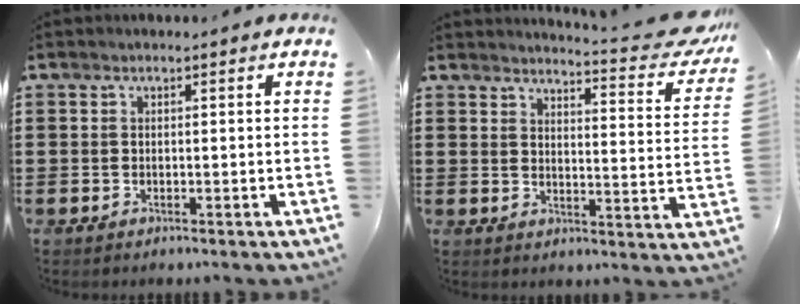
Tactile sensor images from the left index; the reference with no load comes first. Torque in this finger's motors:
{"motor_torque": [1.07, -1.07, 0.25, 0.06]}